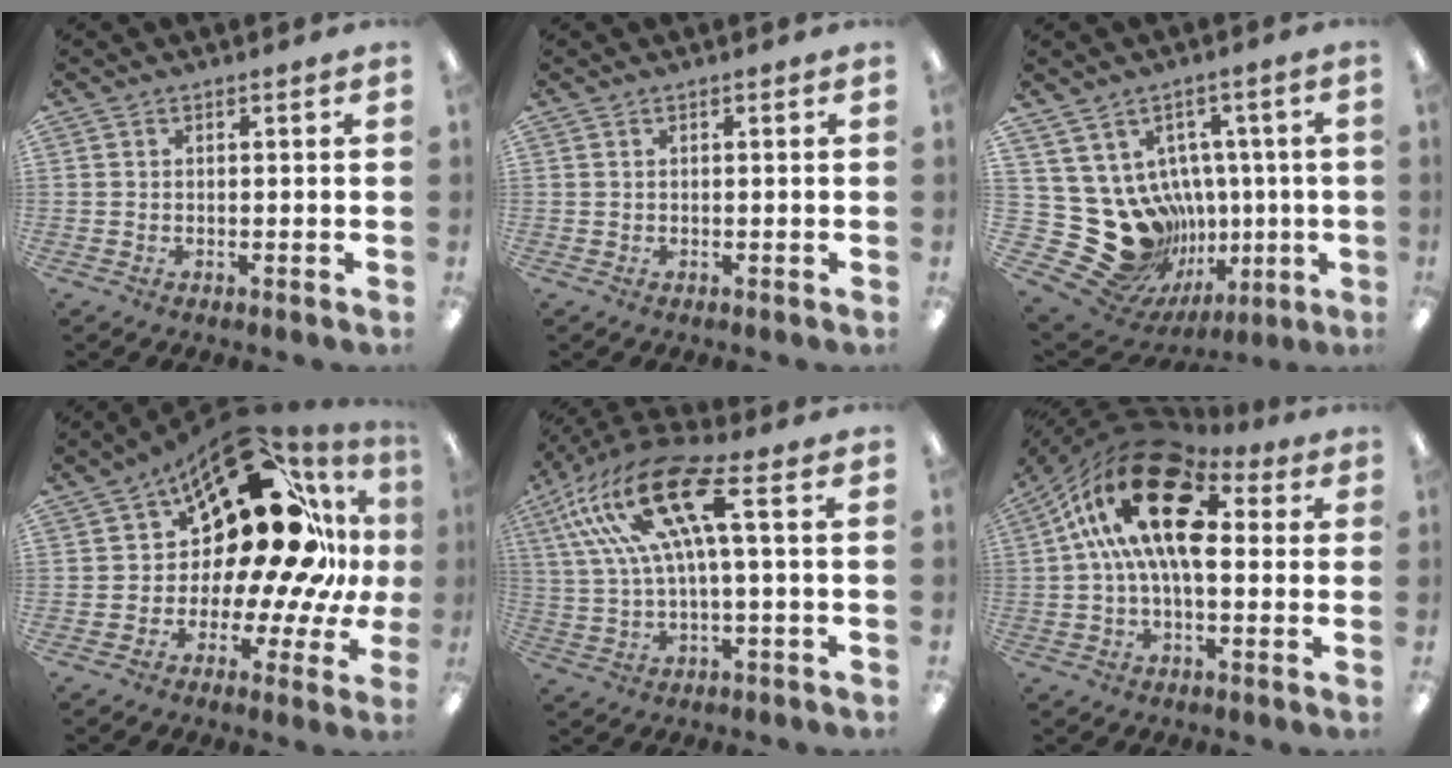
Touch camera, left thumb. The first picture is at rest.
{"total": 0.0}
{"total": 22.1, "force": [-3.2, 18.9, 11.0], "torque": [-0.217, -0.020, 0.014]}
{"total": 26.2, "force": [12.0, 12.8, 19.4], "torque": [-0.269, -0.093, 0.209]}
{"total": 18.0, "force": [6.4, 5.5, 16.0], "torque": [-0.331, -0.019, 0.100]}
{"total": 20.1, "force": [6.1, 10.0, 16.4], "torque": [-0.290, -0.023, 0.104]}